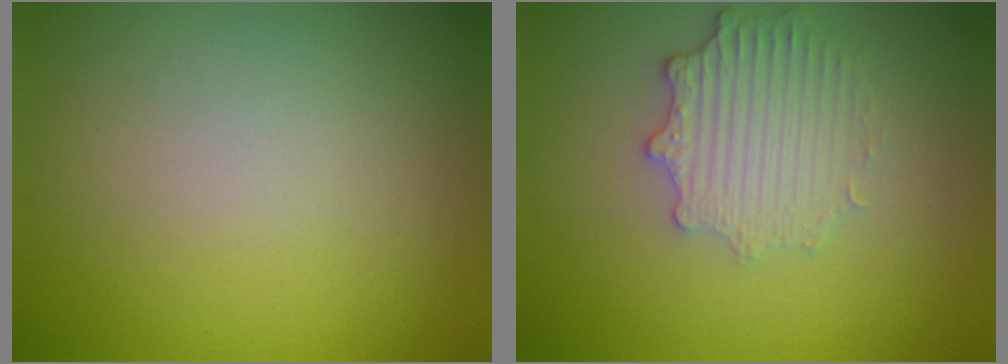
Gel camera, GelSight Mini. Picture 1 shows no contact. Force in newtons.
{"total": 2.6, "press": 2.5, "slide": 0.9}